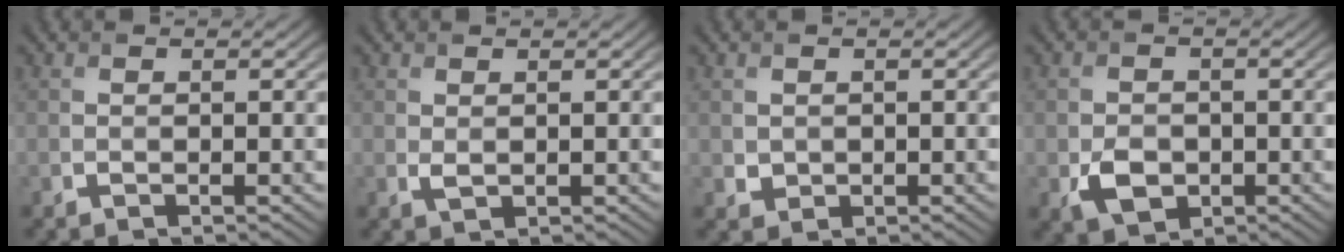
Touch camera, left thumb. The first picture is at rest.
{"total": 1.0, "force": [0.3, 0.6, 0.7], "torque": [-0.020, -0.003, 0.010]}
{"total": 1.3, "force": [0.5, 1.2, 0.3], "torque": [-0.013, -0.007, 0.012]}
{"total": 3.8, "force": [-1.2, 2.9, 2.1], "torque": [-0.043, -0.010, -0.023]}